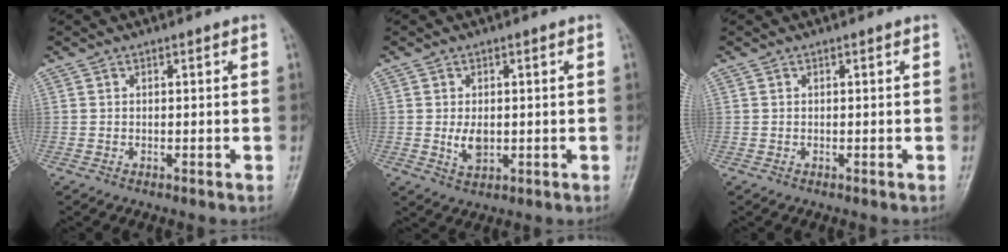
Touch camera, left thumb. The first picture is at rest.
{"total": 3.8, "force": [-0.1, 2.4, 3.0], "torque": [-0.048, -0.007, 0.004]}
{"total": 0.0}